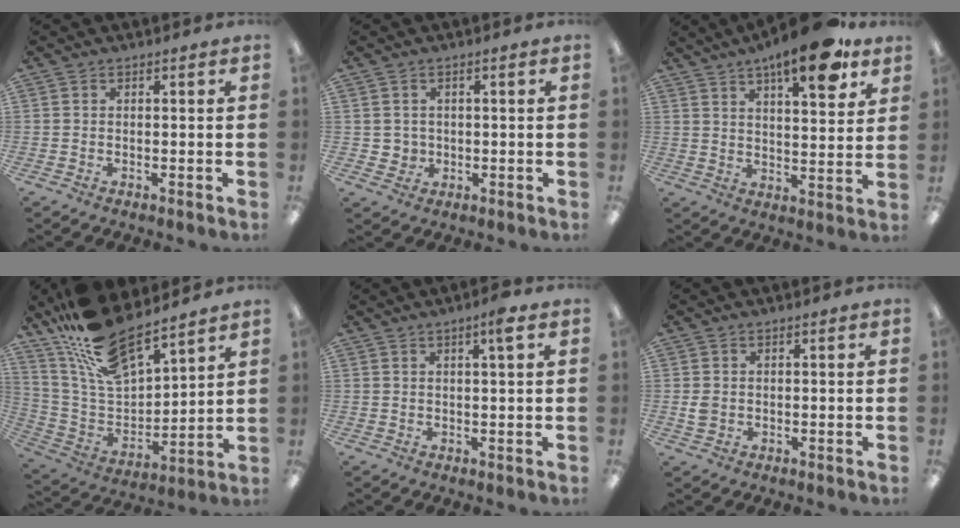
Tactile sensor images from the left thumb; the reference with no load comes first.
{"total": 2.6, "force": [0.7, 2.5, 0.1], "torque": [-0.010, 0.004, 0.012]}
{"total": 14.0, "force": [9.5, 4.0, 9.5], "torque": [-0.131, -0.051, 0.151]}
{"total": 18.1, "force": [15.1, 5.6, 8.3], "torque": [-0.187, -0.091, 0.274]}
{"total": 3.6, "force": [2.0, 0.3, 3.0], "torque": [-0.048, -0.004, 0.028]}
{"total": 2.3, "force": [0.1, 1.9, 1.2], "torque": [-0.015, 0.002, 0.000]}